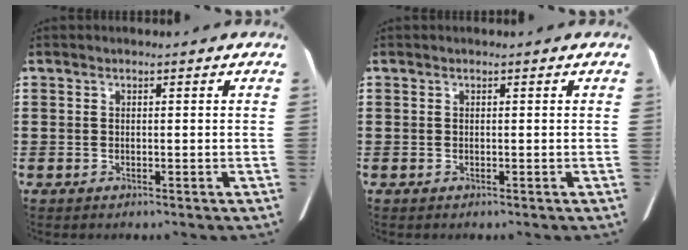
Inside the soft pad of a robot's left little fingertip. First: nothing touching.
{"total": 0.0}